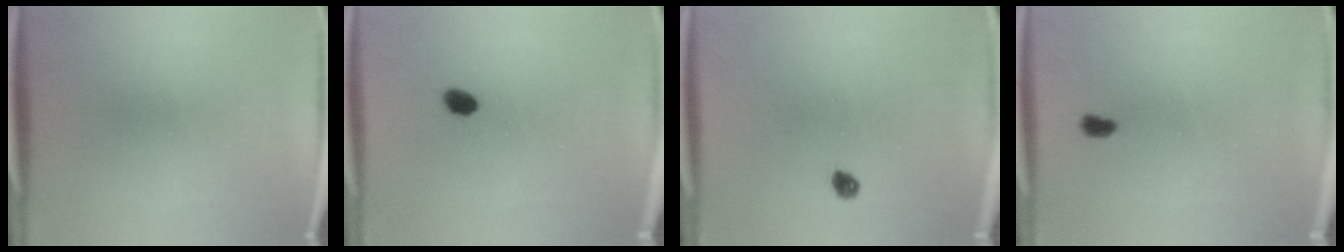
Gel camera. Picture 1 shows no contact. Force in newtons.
{"total": 2.5}
{"total": 1.7}
{"total": 1.3}